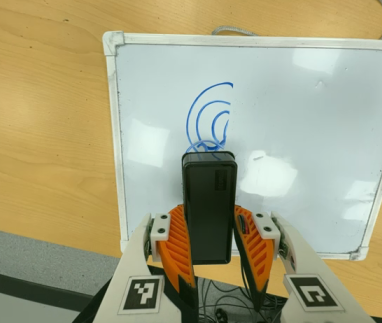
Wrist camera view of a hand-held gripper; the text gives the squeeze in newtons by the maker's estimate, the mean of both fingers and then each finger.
{"total": 6.0, "left": 5.5, "right": 6.5}